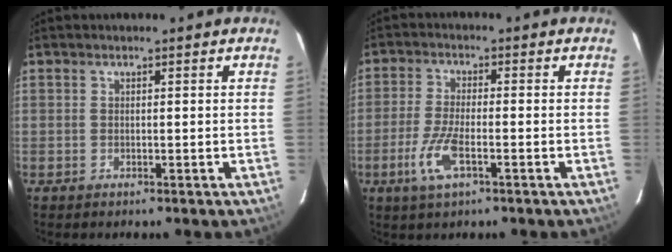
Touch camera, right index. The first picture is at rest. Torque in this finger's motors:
{"motor_torque": [0.88, -0.35, 0.24, 0.06]}